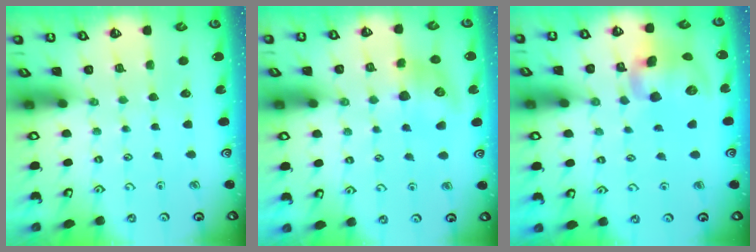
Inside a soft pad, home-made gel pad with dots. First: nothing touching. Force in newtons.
{"total": 9.7, "press": 9.7, "slide": 0.6}
{"total": 12.7, "press": 12.5, "slide": 2.2}